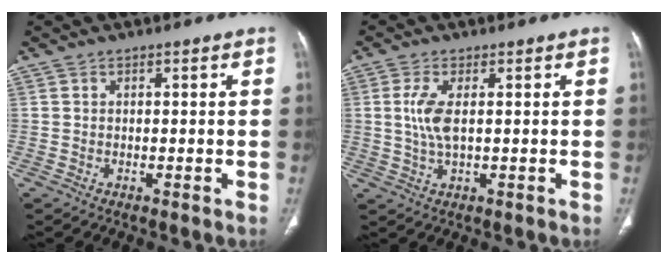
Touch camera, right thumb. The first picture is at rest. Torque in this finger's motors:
{"motor_torque": [0.90, 2.51, 0.61, 0.42, 0.03]}